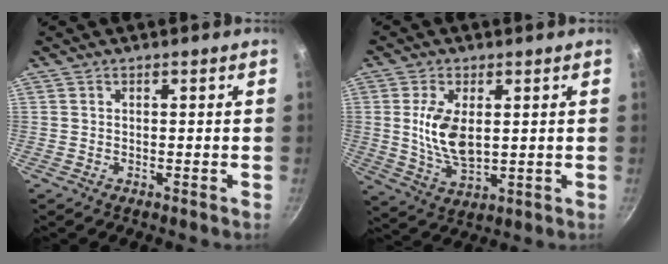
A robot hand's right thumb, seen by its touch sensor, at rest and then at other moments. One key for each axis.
{"total": 9.7, "fx": 1.4, "fy": 5.1, "fz": 8.2, "tx": -0.156, "ty": -0.014, "tz": 0.034}